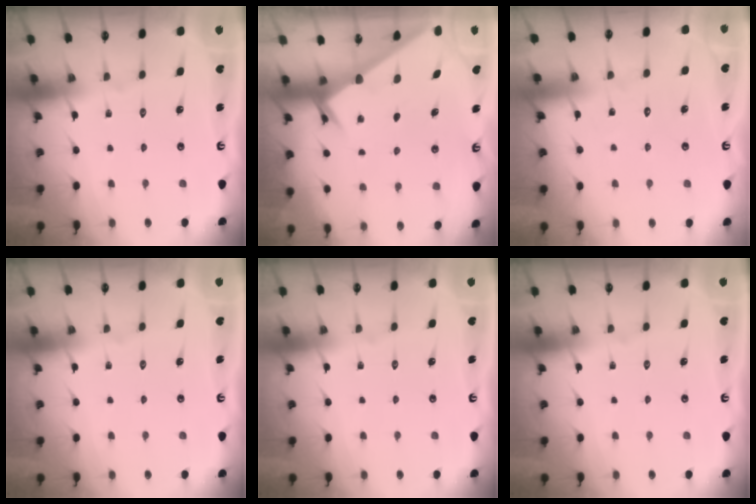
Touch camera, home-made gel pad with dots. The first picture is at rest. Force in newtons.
{"total": 2.4, "press": 2.3, "slide": 0.2}
{"total": 5.2, "press": 5.2, "slide": 0.6}
{"total": 0.0}
{"total": 0.0}
{"total": 0.0}